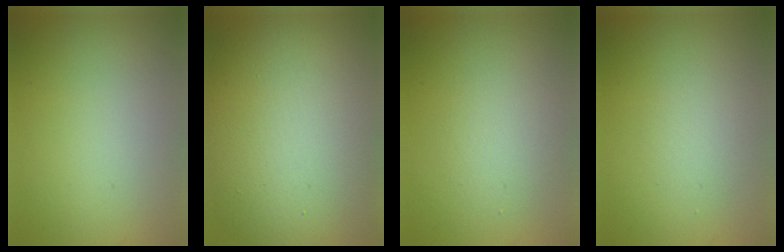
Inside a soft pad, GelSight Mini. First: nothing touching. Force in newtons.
{"total": 16.5, "press": 16.5, "slide": 0.9}
{"total": 2.4, "press": 2.4, "slide": 0.0}
{"total": 1.7, "press": 1.7, "slide": 0.1}